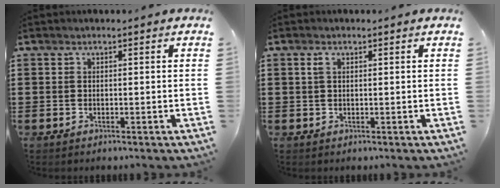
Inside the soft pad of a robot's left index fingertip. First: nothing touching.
{"total": 1.5, "force": [0.5, 0.7, 1.2], "torque": [-0.027, 0.005, 0.009]}